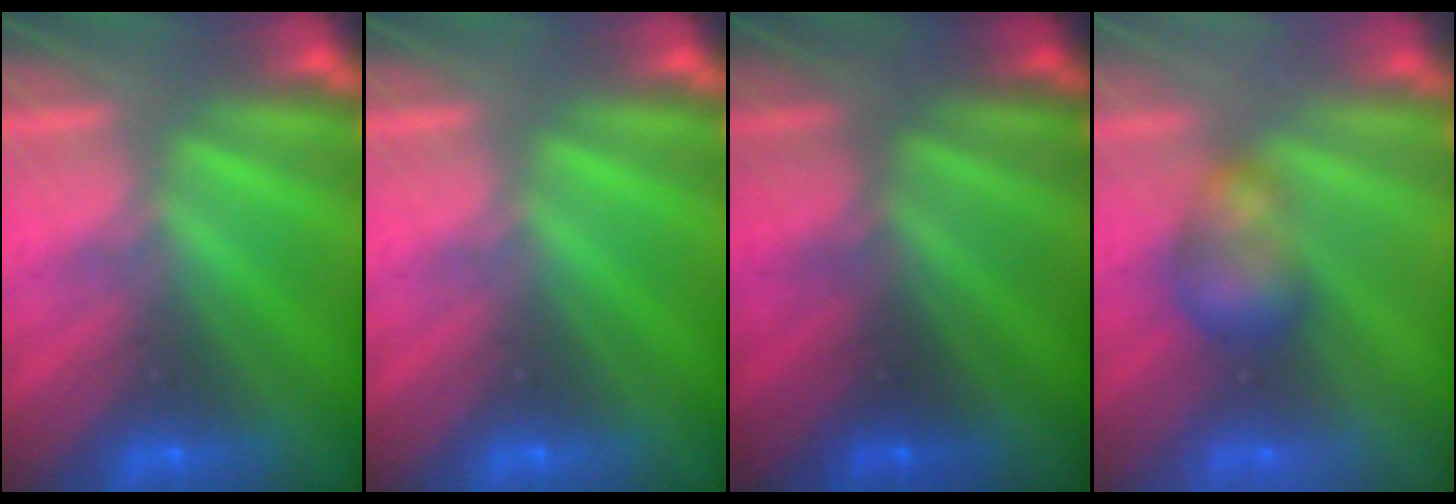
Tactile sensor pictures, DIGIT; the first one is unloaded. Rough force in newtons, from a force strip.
{"total": 0.0}
{"total": 2.4}
{"total": 3.0}